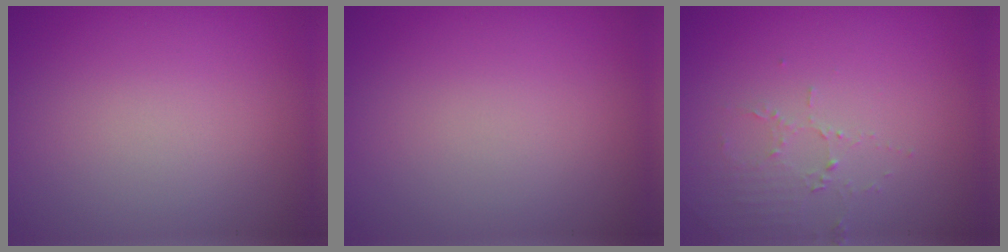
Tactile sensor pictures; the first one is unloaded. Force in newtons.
{"total": 0.0}
{"total": 1.9, "press": 1.8, "slide": 0.4}